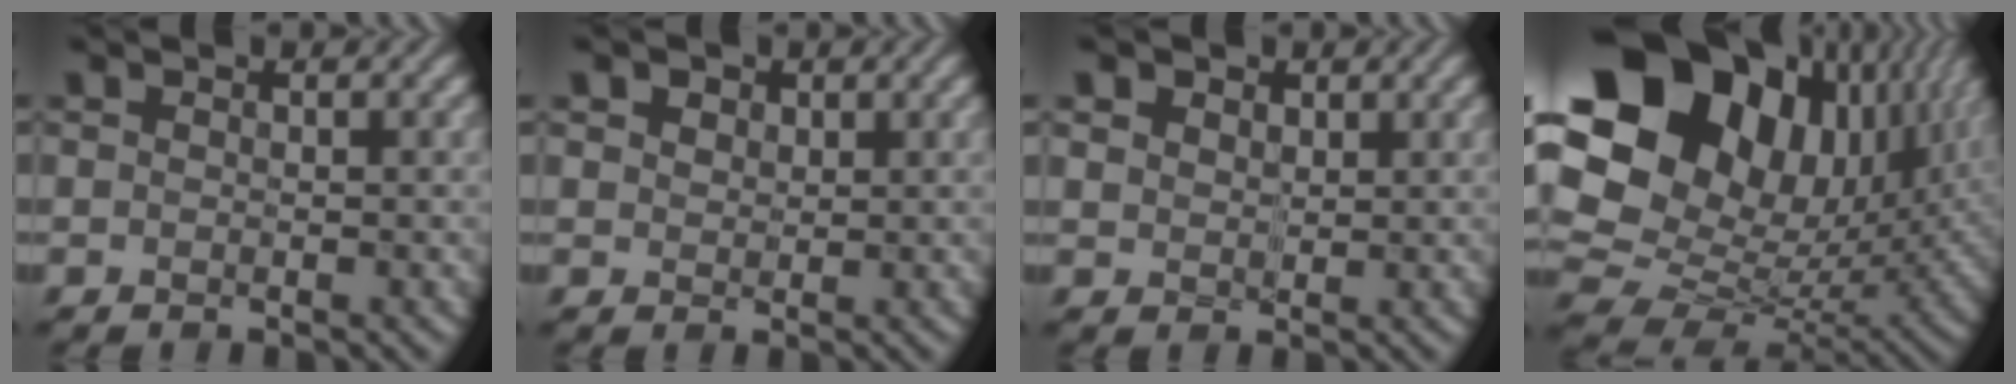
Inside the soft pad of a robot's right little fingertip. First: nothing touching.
{"total": 2.2, "force": [1.1, 1.6, 1.0], "torque": [-0.029, 0.006, 0.017]}
{"total": 2.4, "force": [1.4, 1.7, 0.9], "torque": [-0.033, -0.001, 0.025]}
{"total": 21.4, "force": [7.4, 15.1, 13.3], "torque": [-0.294, 0.045, 0.137]}